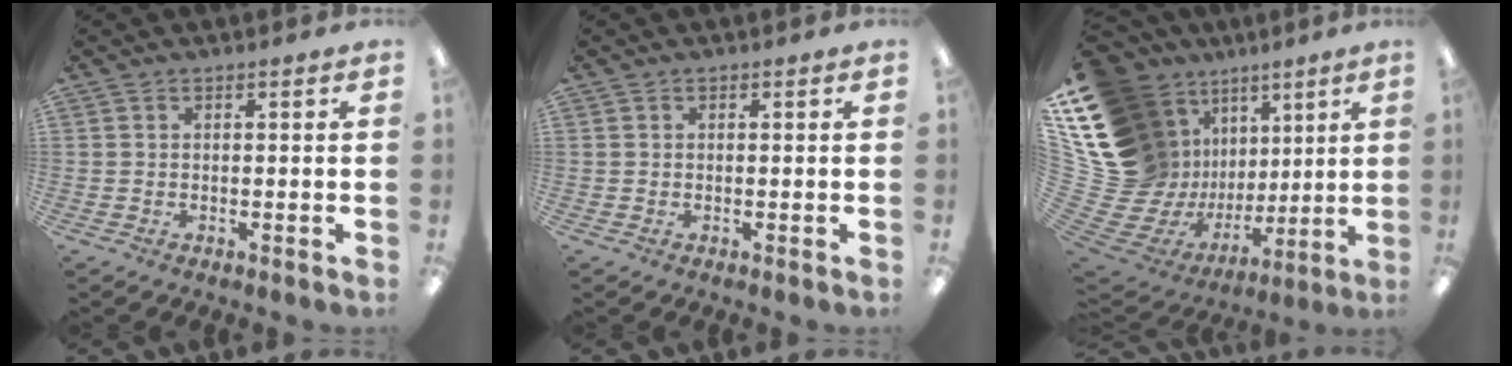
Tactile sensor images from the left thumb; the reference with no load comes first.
{"total": 0.0}
{"total": 22.2, "force": [8.0, 17.1, 11.6], "torque": [-0.215, -0.105, 0.211]}